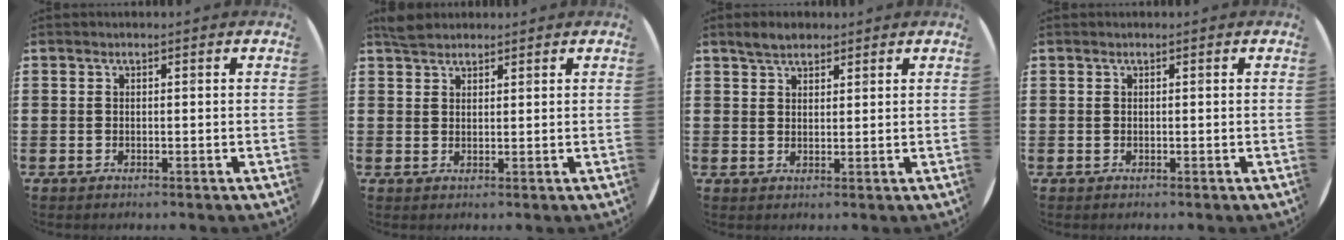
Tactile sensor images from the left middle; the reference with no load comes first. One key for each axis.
{"total": 2.3, "fx": 2.2, "fy": 0.8, "fz": 0.3, "tx": -0.003, "ty": 0.002, "tz": 0.041}
{"total": 2.9, "fx": 2.5, "fy": 1.1, "fz": 0.7, "tx": -0.010, "ty": 0.002, "tz": 0.047}
{"total": 0.0}